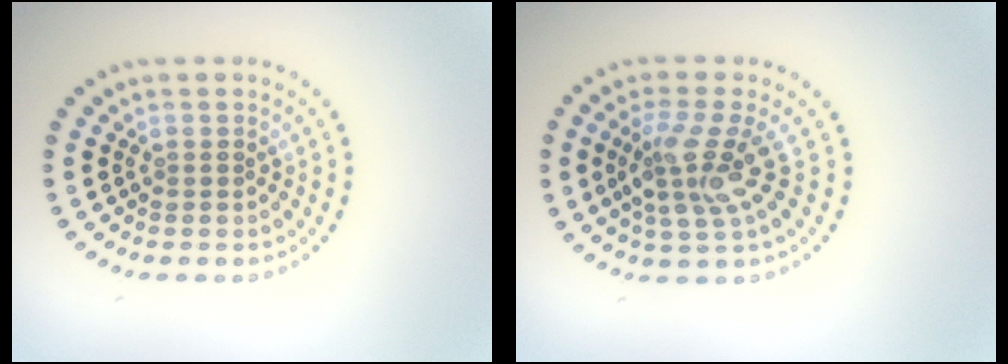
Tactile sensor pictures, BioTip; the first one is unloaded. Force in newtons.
{"total": 3.7, "press": 3.0, "slide": 2.1}